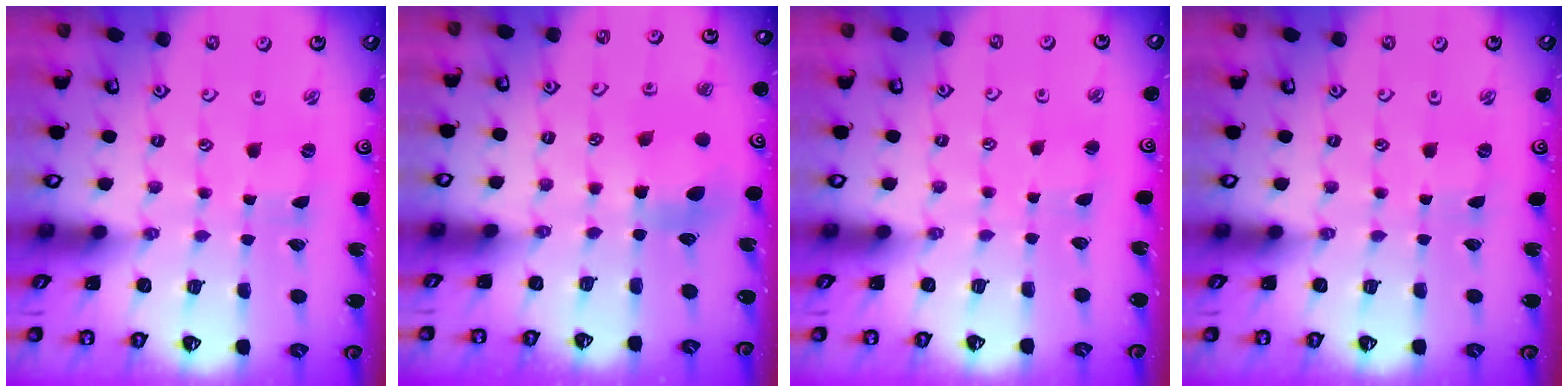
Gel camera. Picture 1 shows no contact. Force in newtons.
{"total": 6.5, "press": 6.5, "slide": 0.2}
{"total": 1.9, "press": 1.9, "slide": 0.3}
{"total": 0.9, "press": 0.9, "slide": 0.2}